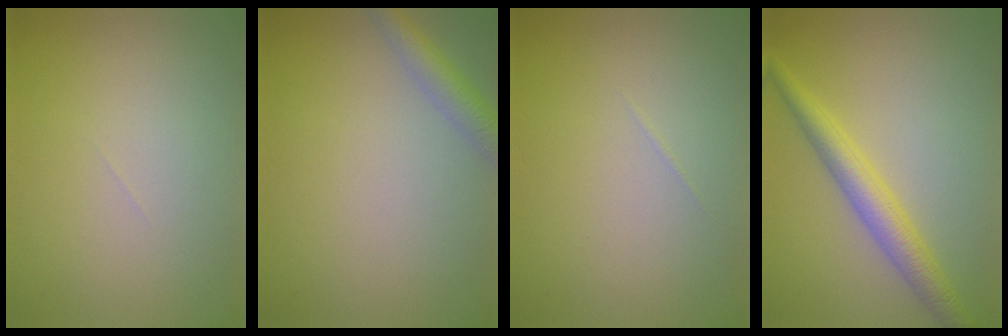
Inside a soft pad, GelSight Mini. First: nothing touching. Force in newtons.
{"total": 2.6, "press": 2.6, "slide": 0.2}
{"total": 0.0}
{"total": 3.7, "press": 3.7, "slide": 0.1}